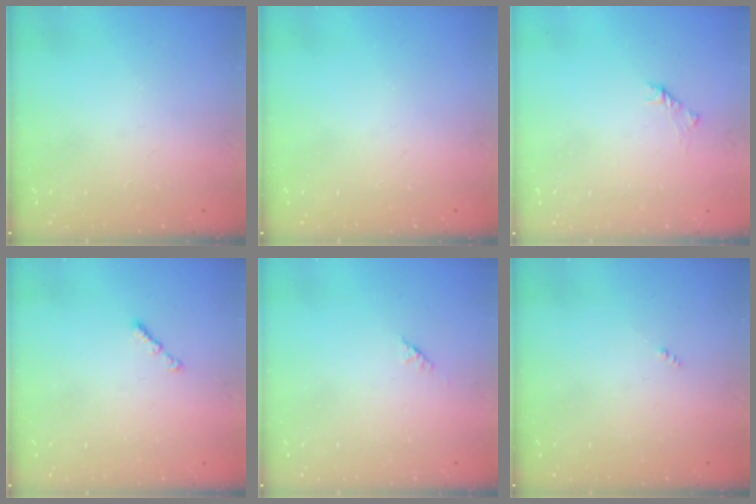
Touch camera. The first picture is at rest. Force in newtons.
{"total": 0.0}
{"total": 2.0, "press": 1.9, "slide": 0.6}
{"total": 1.1, "press": 1.0, "slide": 0.4}
{"total": 1.4, "press": 1.3, "slide": 0.5}
{"total": 0.0}